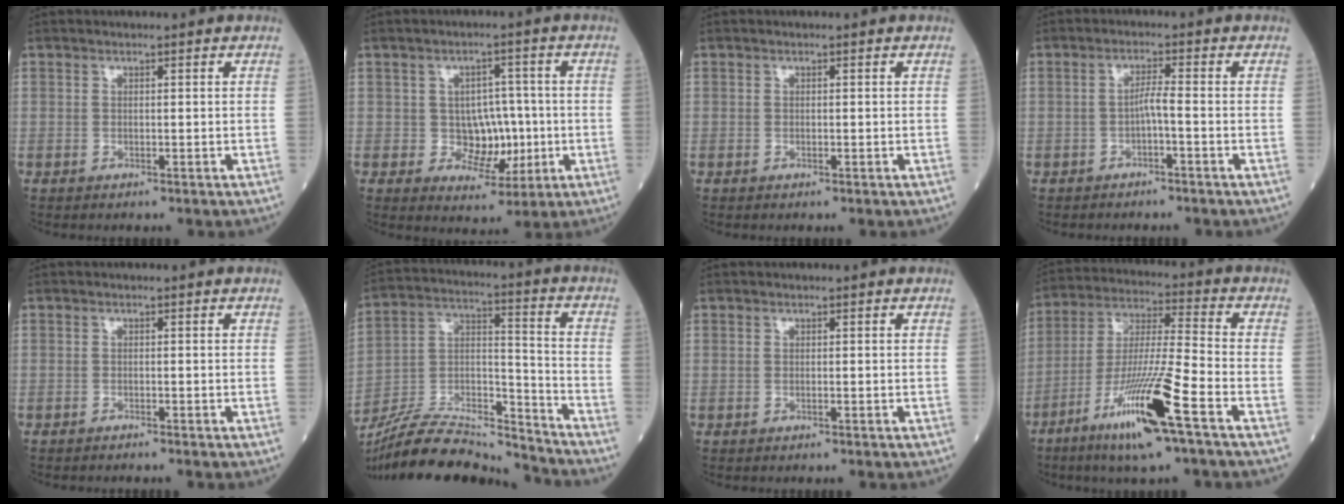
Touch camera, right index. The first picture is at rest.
{"total": 6.3, "force": [-0.5, 4.8, 4.0], "torque": [-0.048, 0.012, 0.001]}
{"total": 0.0}
{"total": 2.2, "force": [-1.0, -0.1, 2.0], "torque": [-0.035, 0.003, -0.020]}
{"total": 1.1, "force": [-1.0, -0.1, 0.4], "torque": [-0.006, 0.001, -0.014]}
{"total": 19.1, "force": [-18.3, 2.0, 5.1], "torque": [-0.099, 0.024, -0.315]}
{"total": 0.0}
{"total": 15.1, "force": [-7.7, -0.1, 13.0], "torque": [-0.260, -0.025, -0.141]}